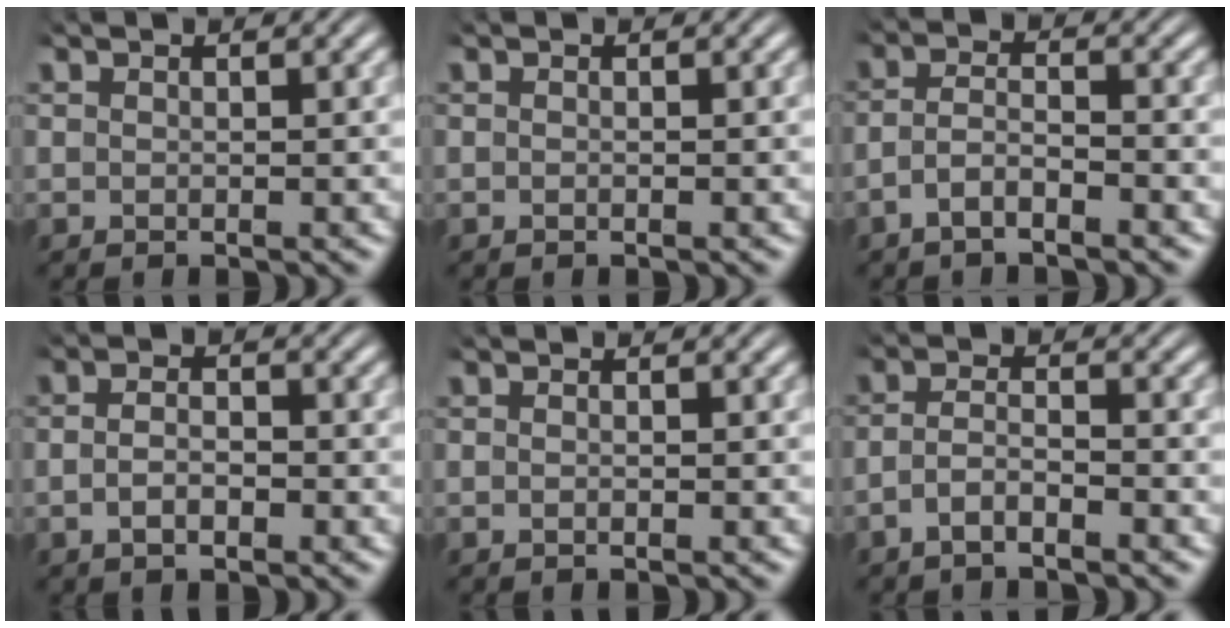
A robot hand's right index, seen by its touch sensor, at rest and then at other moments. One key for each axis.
{"total": 0.0}
{"total": 3.2, "fx": -2.1, "fy": 1.4, "fz": 1.9, "tx": -0.039, "ty": -0.012, "tz": -0.037}
{"total": 2.4, "fx": -1.2, "fy": 1.0, "fz": 1.8, "tx": -0.031, "ty": -0.006, "tz": -0.018}
{"total": 0.5, "fx": -0.4, "fy": 0.0, "fz": 0.4, "tx": -0.008, "ty": 0.001, "tz": -0.009}
{"total": 2.9, "fx": -2.0, "fy": 1.1, "fz": 1.7, "tx": -0.035, "ty": -0.010, "tz": -0.035}